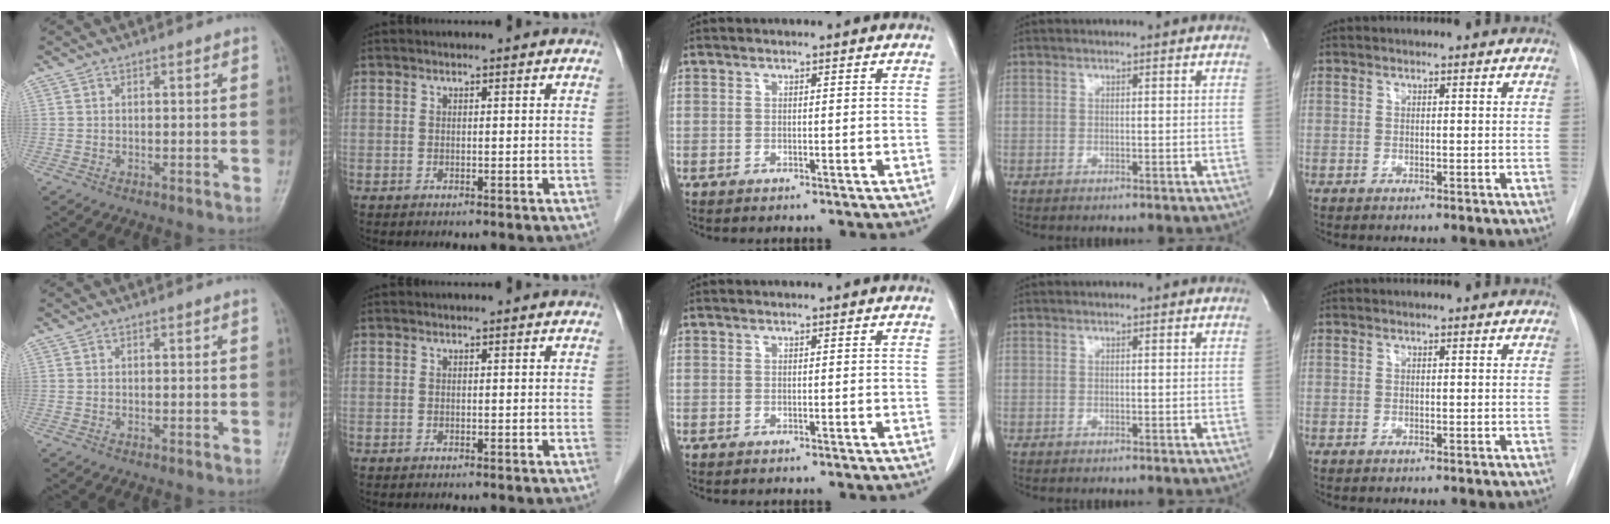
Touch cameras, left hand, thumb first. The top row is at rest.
{}